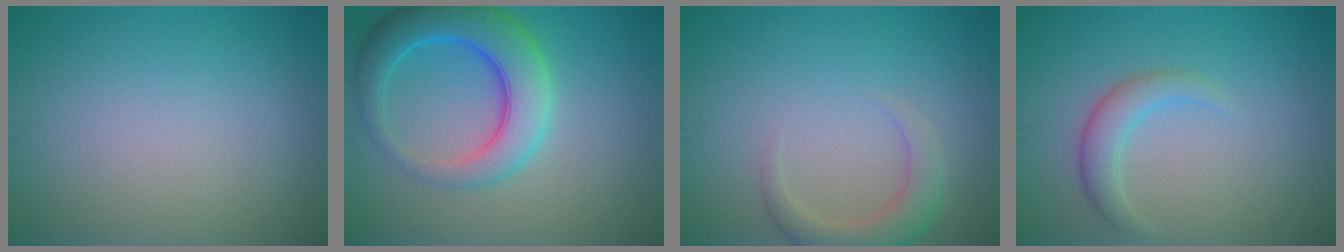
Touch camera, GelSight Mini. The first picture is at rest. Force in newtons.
{"total": 6.7, "press": 6.7, "slide": 0.4}
{"total": 3.1, "press": 3.1, "slide": 0.5}
{"total": 2.4, "press": 2.4, "slide": 0.2}